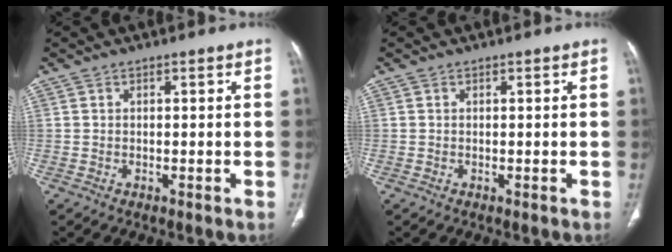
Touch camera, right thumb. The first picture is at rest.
{"total": 0.0}